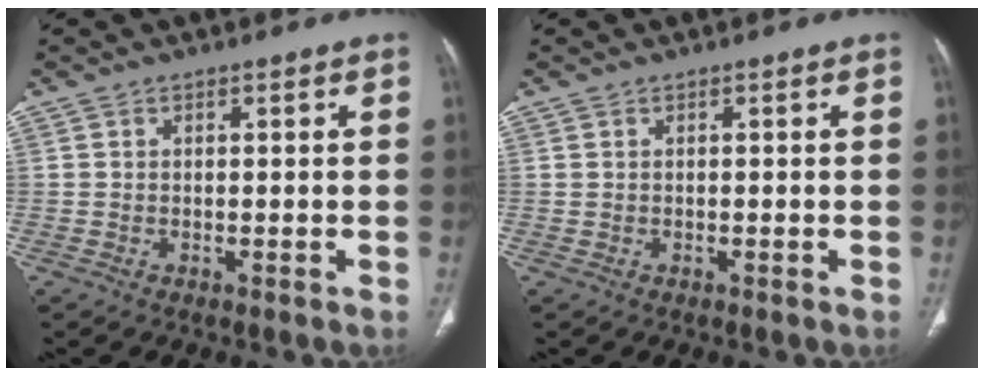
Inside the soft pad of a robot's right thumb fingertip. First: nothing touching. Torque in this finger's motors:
{"motor_torque": [0.01, 0.35, -0.04, 0.49, -0.01]}